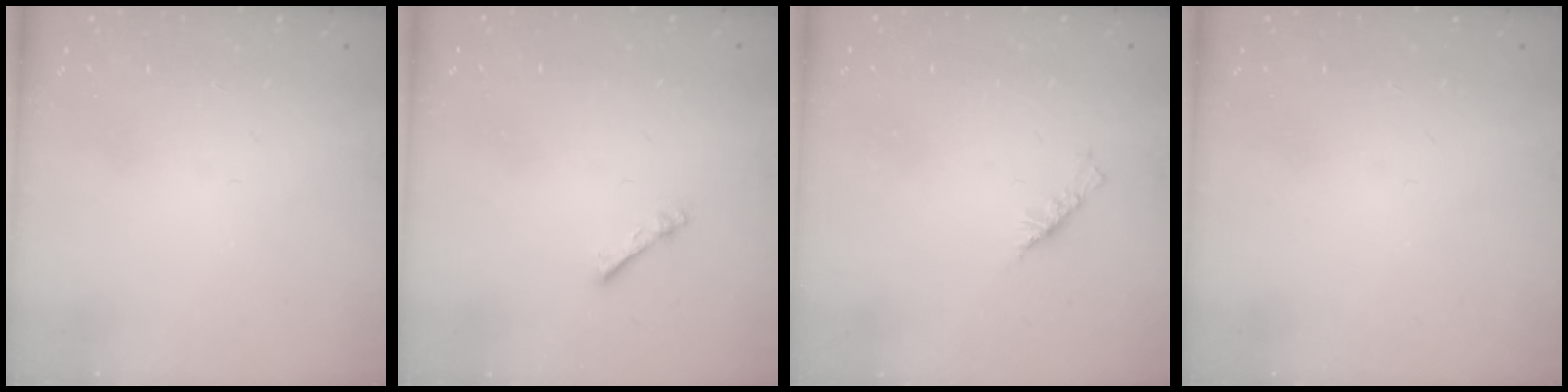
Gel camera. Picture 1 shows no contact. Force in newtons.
{"total": 1.1, "press": 1.1, "slide": 0.2}
{"total": 3.2, "press": 3.1, "slide": 0.7}
{"total": 0.0}